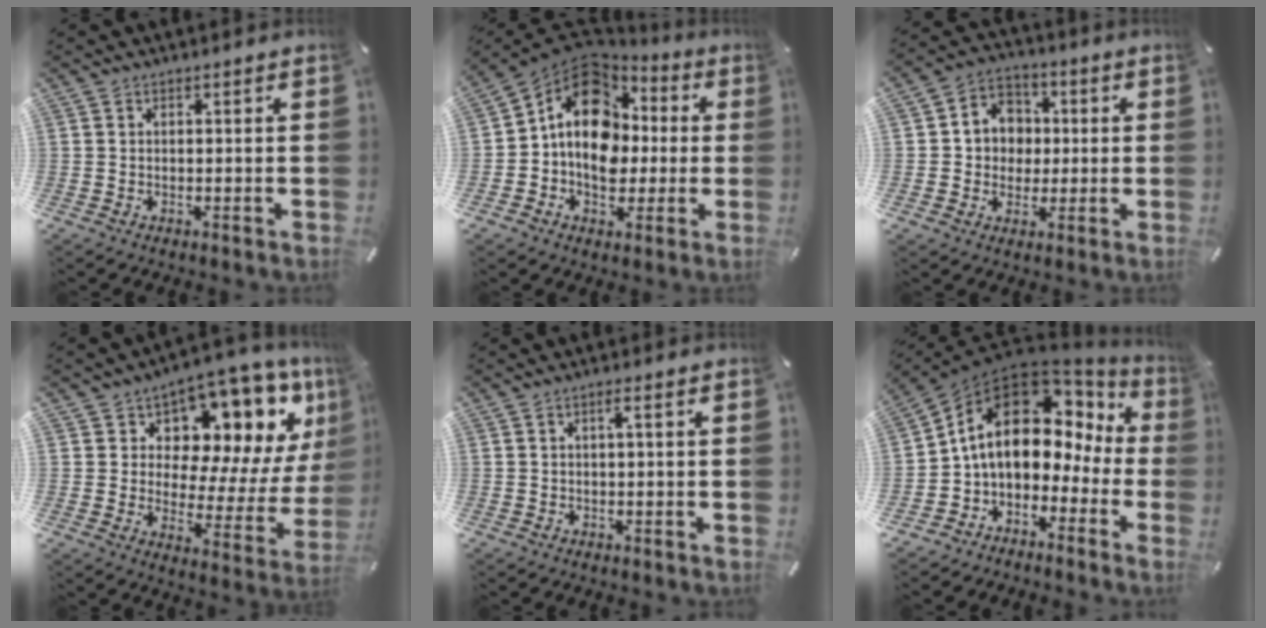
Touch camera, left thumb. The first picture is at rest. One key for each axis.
{"total": 15.3, "fx": 0.6, "fy": 12.5, "fz": 8.9, "tx": -0.154, "ty": -0.002, "tz": 0.011}
{"total": 7.8, "fx": -0.5, "fy": 7.5, "fz": 2.0, "tx": -0.041, "ty": 0.010, "tz": -0.008}
{"total": 11.2, "fx": 8.0, "fy": 6.0, "fz": 4.9, "tx": -0.060, "ty": -0.098, "tz": 0.128}
{"total": 2.0, "fx": 0.0, "fy": 0.2, "fz": 1.9, "tx": -0.035, "ty": 0.000, "tz": -0.001}
{"total": 13.3, "fx": 2.6, "fy": 9.4, "fz": 9.1, "tx": -0.161, "ty": -0.015, "tz": 0.041}